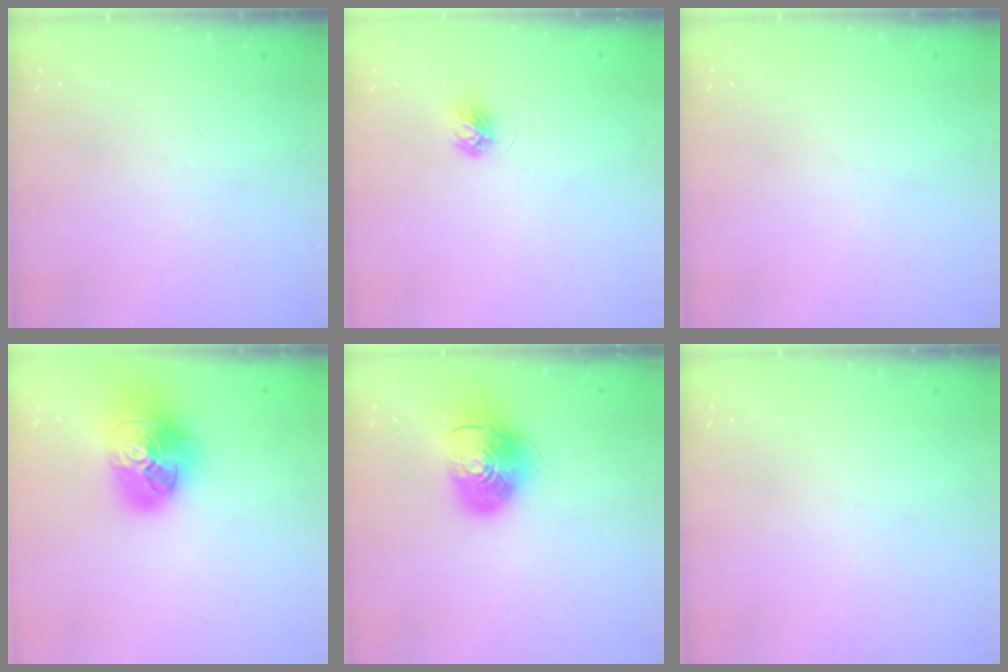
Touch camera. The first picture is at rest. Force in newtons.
{"total": 3.7, "press": 3.7, "slide": 0.3}
{"total": 0.0}
{"total": 21.8, "press": 21.6, "slide": 2.6}
{"total": 10.8, "press": 10.6, "slide": 1.7}
{"total": 0.0}